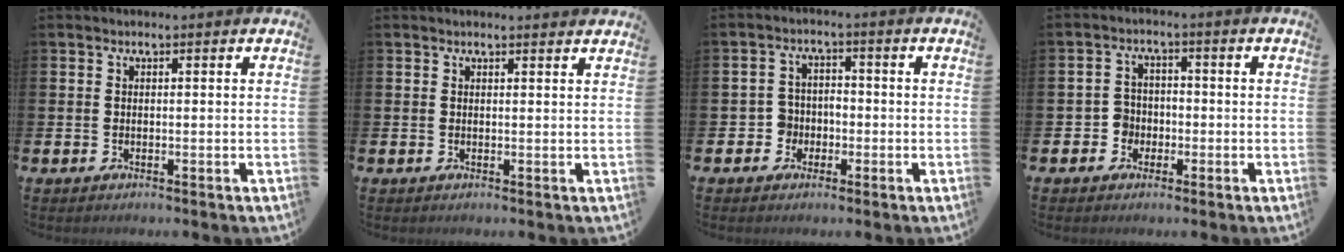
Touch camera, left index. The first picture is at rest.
{"total": 0.7, "force": [0.7, -0.1, 0.1], "torque": [0.004, -0.003, 0.012]}
{"total": 3.5, "force": [-1.7, 3.0, 0.5], "torque": [-0.025, 0.009, -0.037]}
{"total": 3.2, "force": [-1.6, 2.7, 0.5], "torque": [-0.023, 0.009, -0.036]}